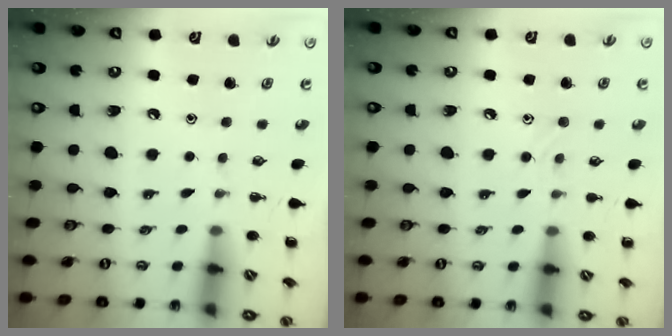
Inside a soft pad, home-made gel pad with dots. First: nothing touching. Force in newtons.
{"total": 5.7, "press": 5.5, "slide": 1.6}